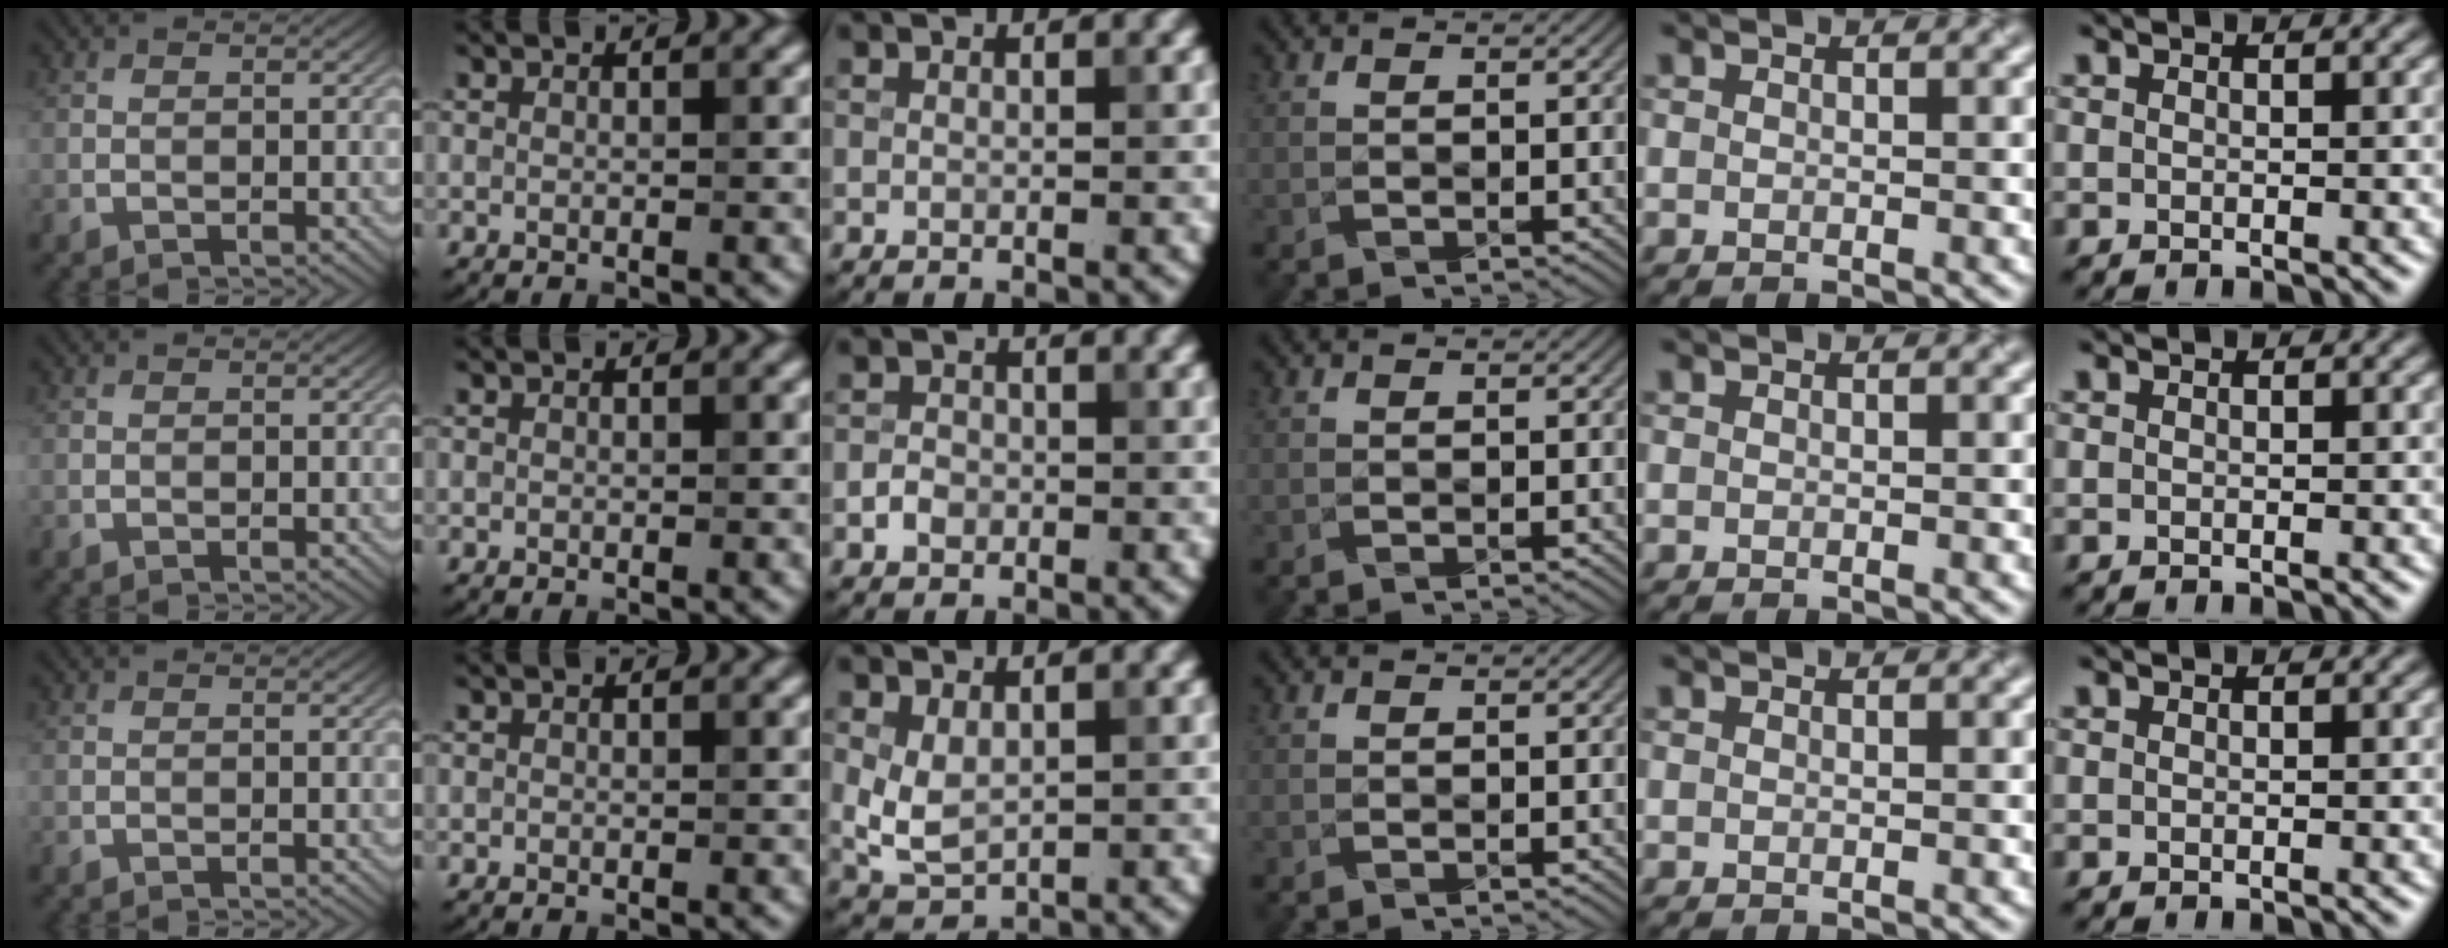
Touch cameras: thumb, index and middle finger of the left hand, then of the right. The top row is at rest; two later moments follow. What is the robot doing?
{"motion": "fold", "object": "envelope"}